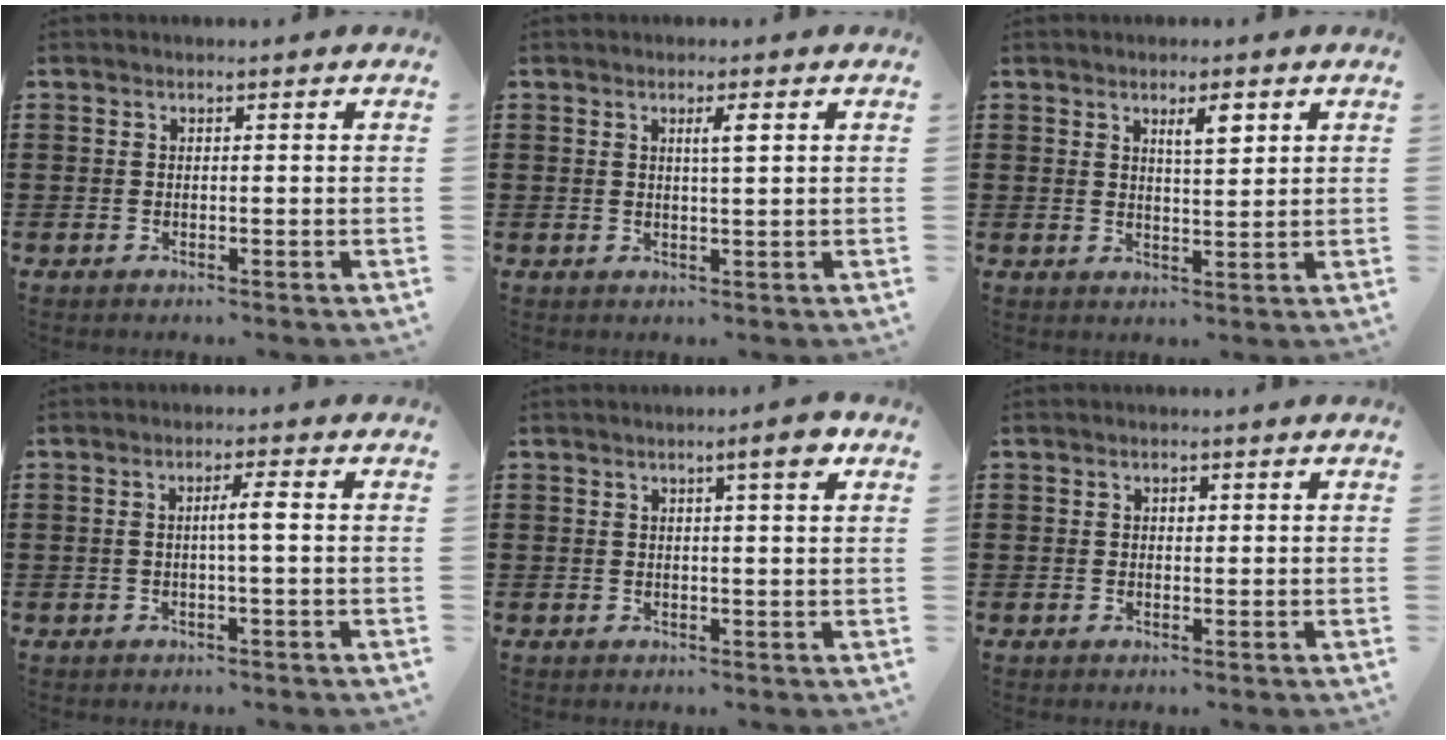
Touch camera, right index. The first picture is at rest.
{"total": 2.3, "force": [0.8, 0.2, 2.1], "torque": [-0.042, 0.003, 0.011]}
{"total": 3.6, "force": [1.9, 0.9, 2.9], "torque": [-0.045, 0.000, 0.026]}
{"total": 2.8, "force": [-0.1, -0.1, 2.8], "torque": [-0.052, -0.001, -0.005]}
{"total": 3.8, "force": [1.9, 0.2, 3.2], "torque": [-0.042, -0.007, 0.025]}
{"total": 0.9, "force": [0.3, 0.6, 0.5], "torque": [-0.012, 0.002, 0.006]}